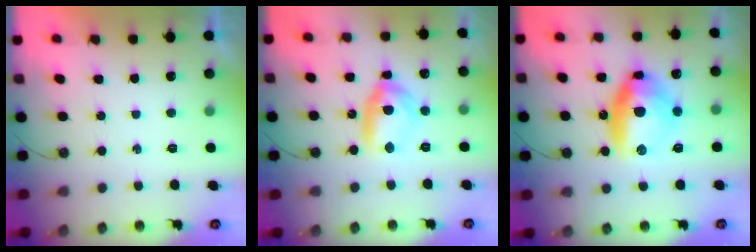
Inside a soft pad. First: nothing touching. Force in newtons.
{"total": 12.2, "press": 12.1, "slide": 1.1}
{"total": 14.1, "press": 13.9, "slide": 1.9}